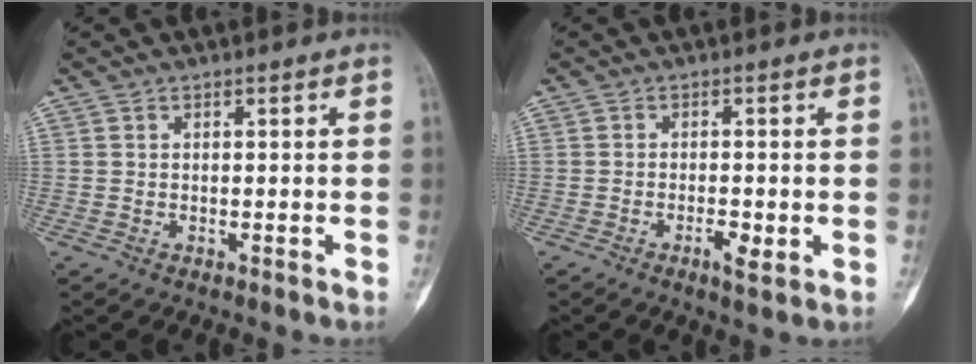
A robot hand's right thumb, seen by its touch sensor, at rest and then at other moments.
{"total": 3.2, "force": [-1.1, 1.0, 2.8], "torque": [-0.049, -0.001, -0.017]}